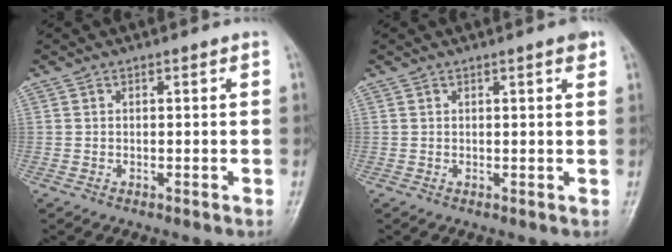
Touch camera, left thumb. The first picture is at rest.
{"total": 1.8, "force": [1.1, 0.1, 1.5], "torque": [-0.020, -0.003, 0.012]}